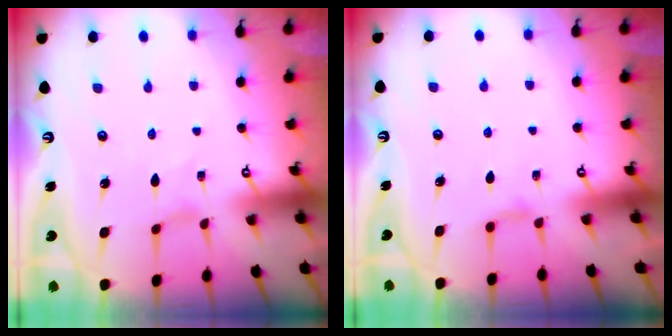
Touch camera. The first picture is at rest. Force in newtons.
{"total": 3.8, "press": 3.8, "slide": 0.5}